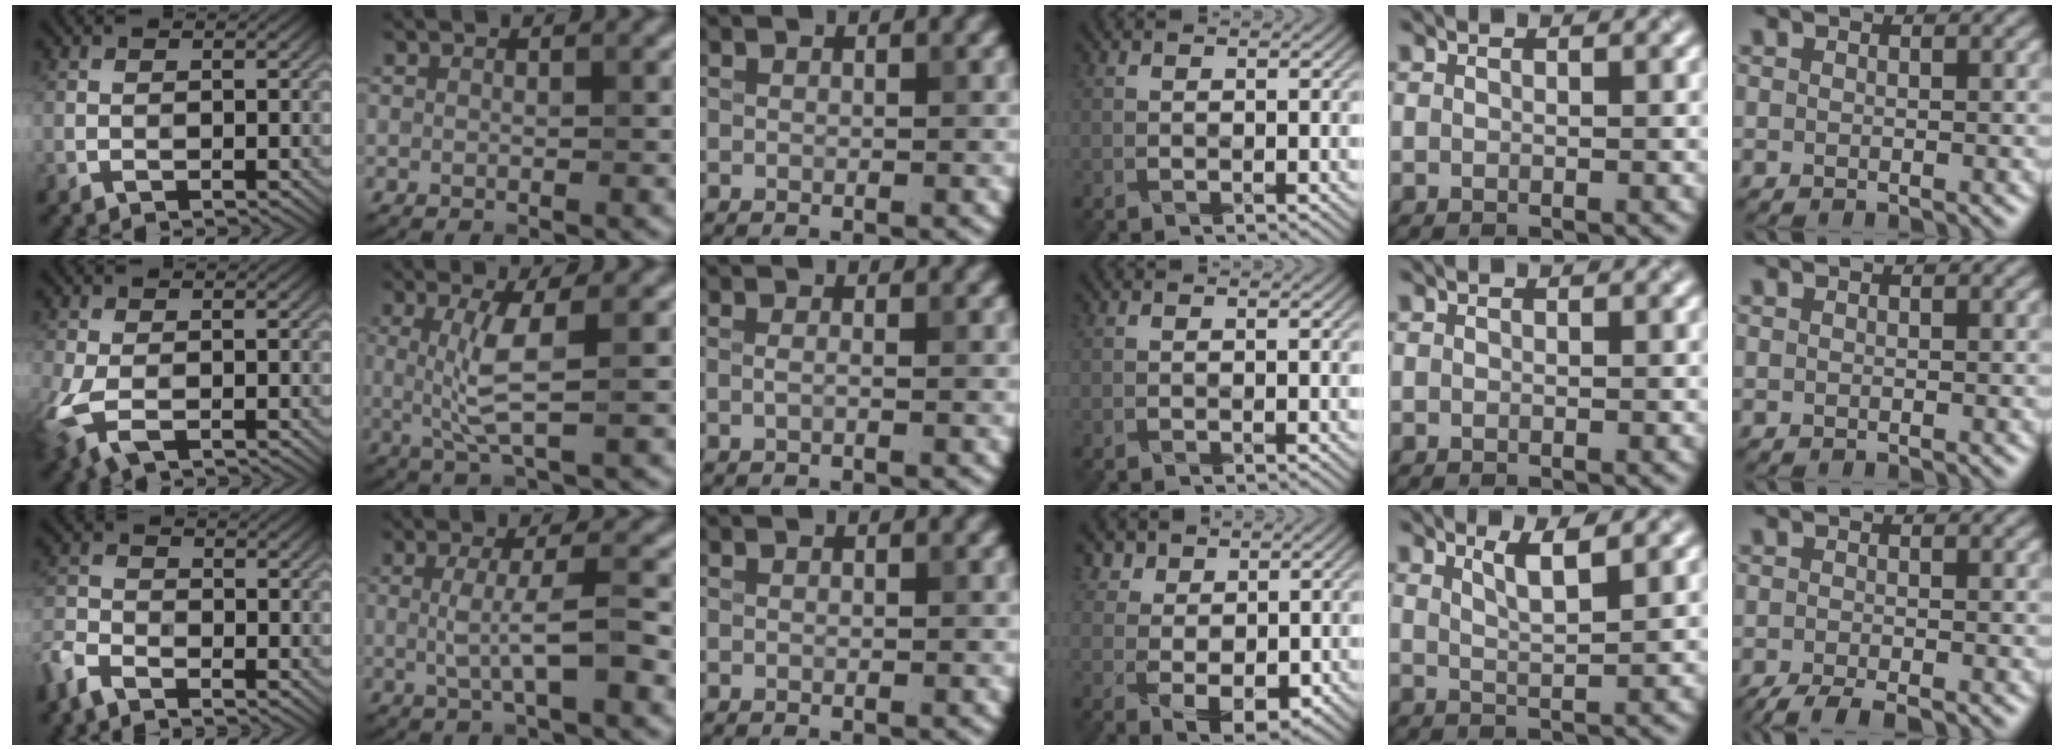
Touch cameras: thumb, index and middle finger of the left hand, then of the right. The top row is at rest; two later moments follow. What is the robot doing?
{"motion": "wrap", "object": "bandage"}